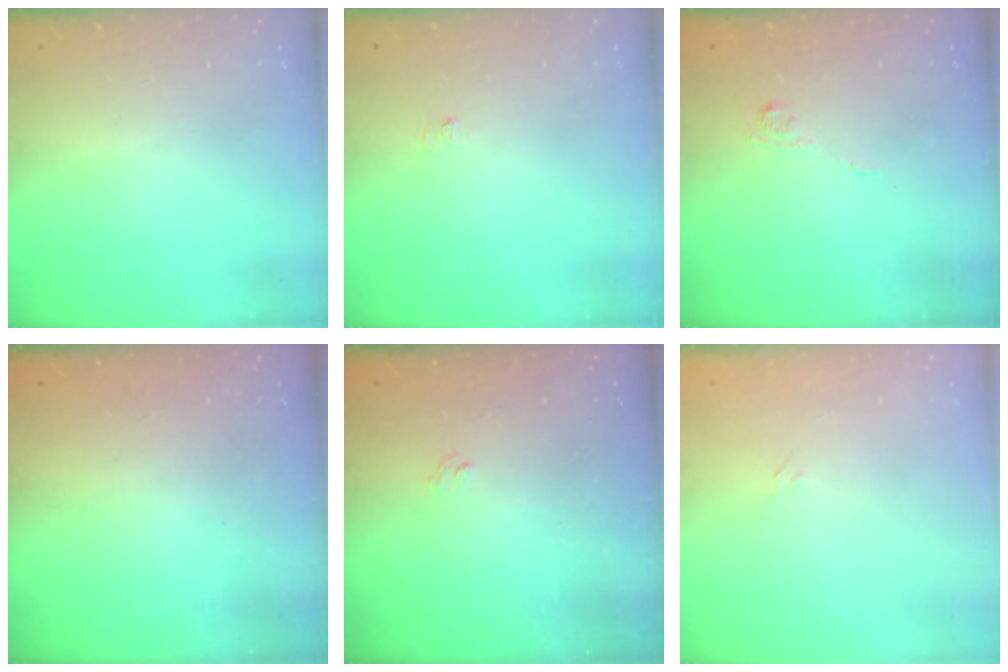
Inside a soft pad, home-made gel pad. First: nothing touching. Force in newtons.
{"total": 3.3, "press": 3.3, "slide": 0.3}
{"total": 3.9, "press": 3.7, "slide": 1.1}
{"total": 2.5, "press": 2.4, "slide": 0.8}
{"total": 1.4, "press": 0.7, "slide": 1.1}
{"total": 2.7, "press": 2.4, "slide": 1.1}